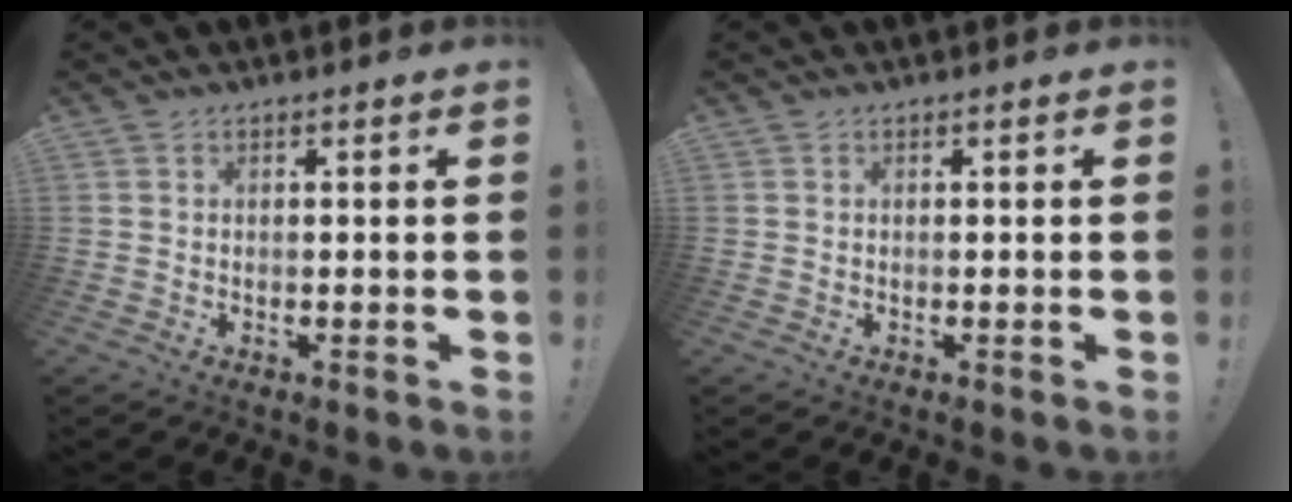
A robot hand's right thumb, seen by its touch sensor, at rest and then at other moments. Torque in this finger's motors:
{"motor_torque": [0.00, 0.00, -0.07, 0.07, 0.01]}